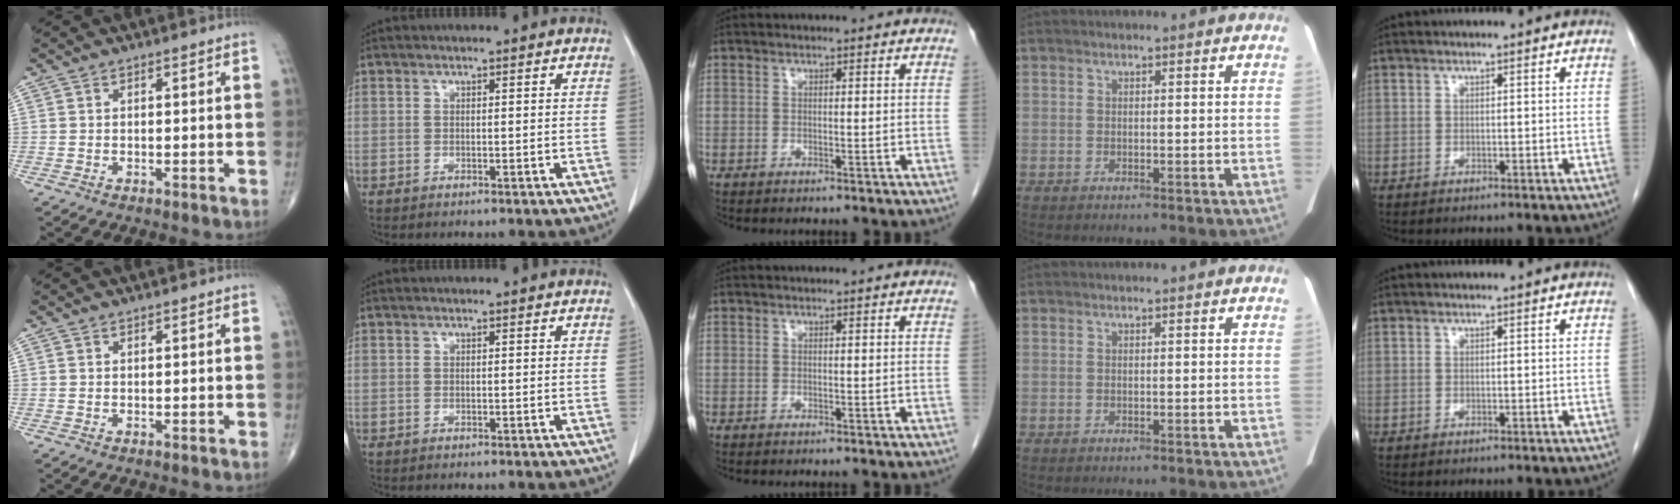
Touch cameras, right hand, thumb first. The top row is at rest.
{}